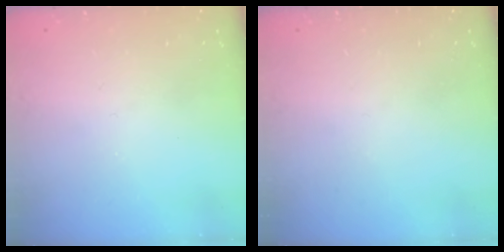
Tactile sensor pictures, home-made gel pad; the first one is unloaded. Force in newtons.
{"total": 0.0}